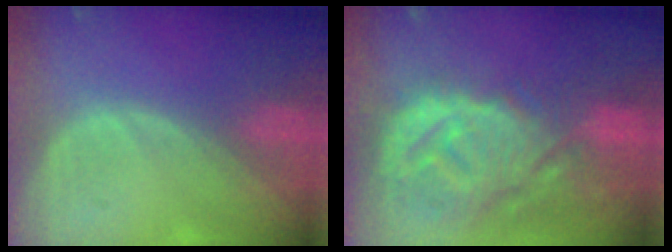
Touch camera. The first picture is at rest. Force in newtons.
{"total": 13.6, "press": 11.8, "slide": 6.7}